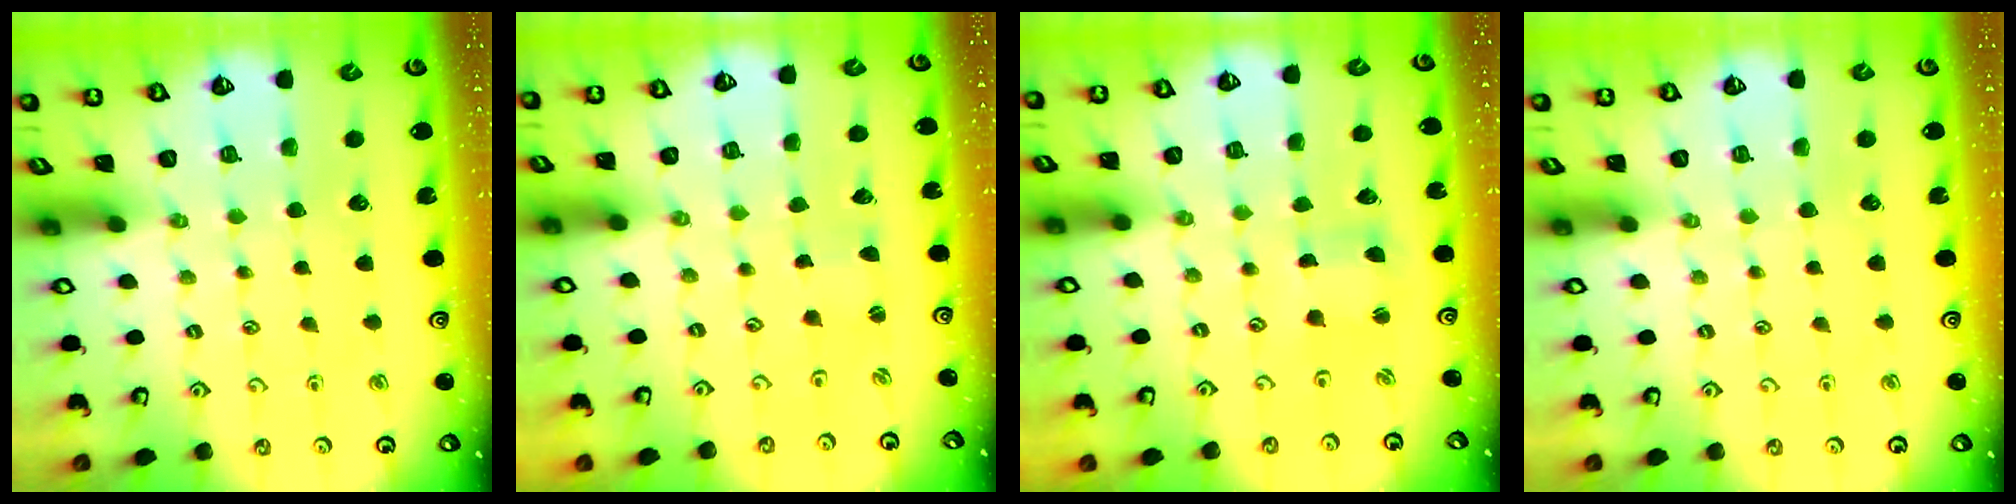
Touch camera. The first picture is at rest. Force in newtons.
{"total": 0.9, "press": 0.9, "slide": 0.2}
{"total": 1.3, "press": 1.2, "slide": 0.2}
{"total": 0.0}